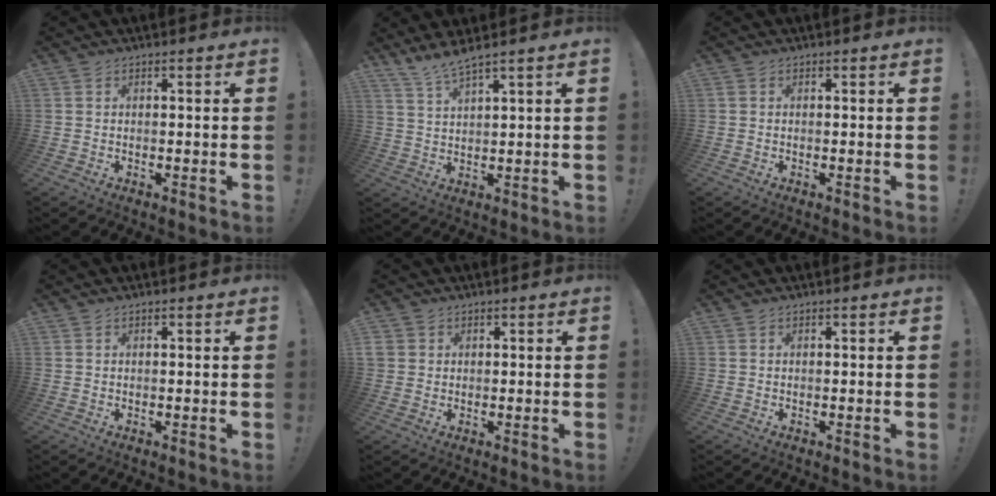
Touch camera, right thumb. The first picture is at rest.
{"total": 5.2, "force": [4.6, -0.3, 2.4], "torque": [-0.063, -0.021, 0.083]}
{"total": 0.0}
{"total": 0.0}
{"total": 2.3, "force": [1.1, 2.0, 0.2], "torque": [-0.003, -0.002, 0.020]}
{"total": 0.0}